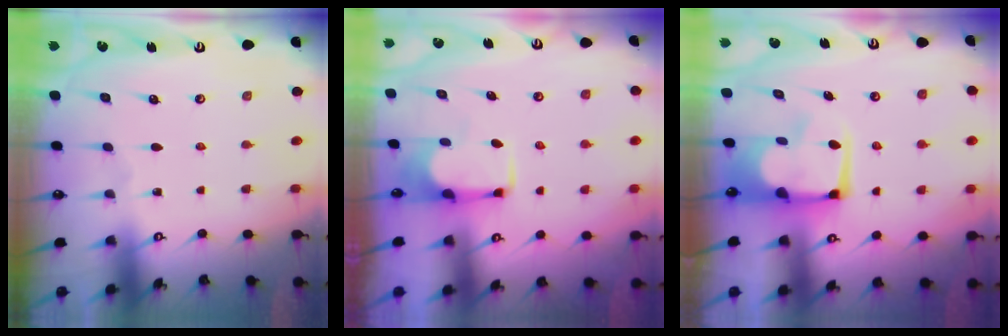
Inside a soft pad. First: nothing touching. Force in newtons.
{"total": 1.8, "press": 1.6, "slide": 0.7}
{"total": 6.3, "press": 6.3, "slide": 0.8}